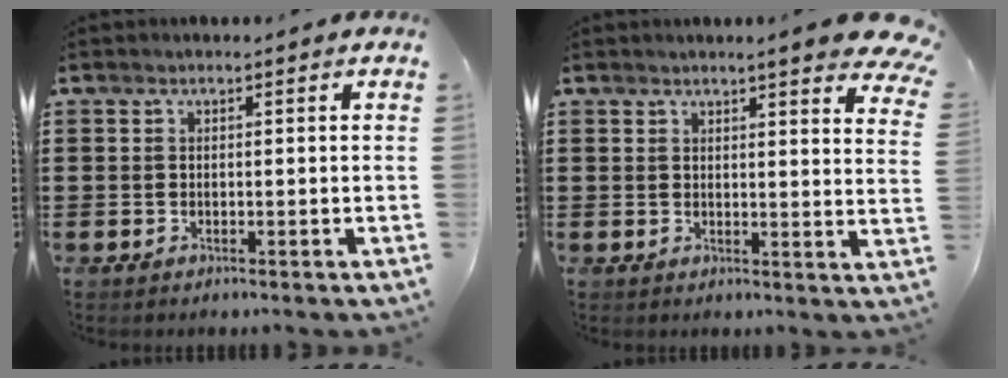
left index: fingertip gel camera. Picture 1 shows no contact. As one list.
[{"total": 5.4, "force": [4.6, -0.3, 2.8], "torque": [-0.052, -0.018, 0.080]}]